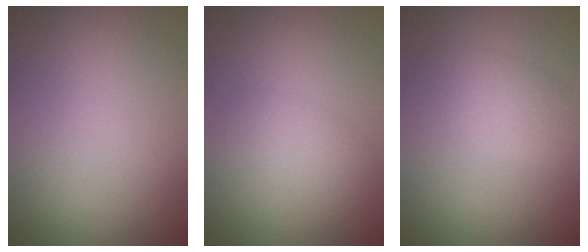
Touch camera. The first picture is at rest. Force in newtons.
{"total": 2.1, "press": 2.1, "slide": 0.0}
{"total": 2.9, "press": 2.9, "slide": 0.2}